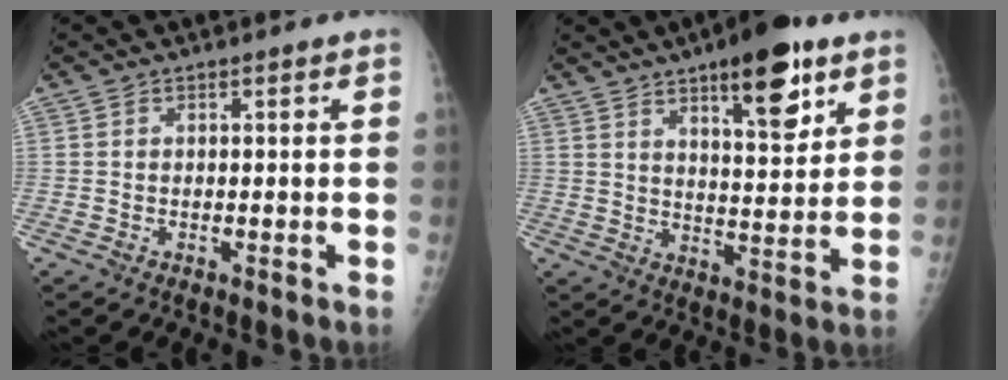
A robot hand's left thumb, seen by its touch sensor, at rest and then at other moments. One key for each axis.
{"total": 13.7, "fx": 7.7, "fy": 4.5, "fz": 10.4, "tx": -0.124, "ty": -0.041, "tz": 0.113}